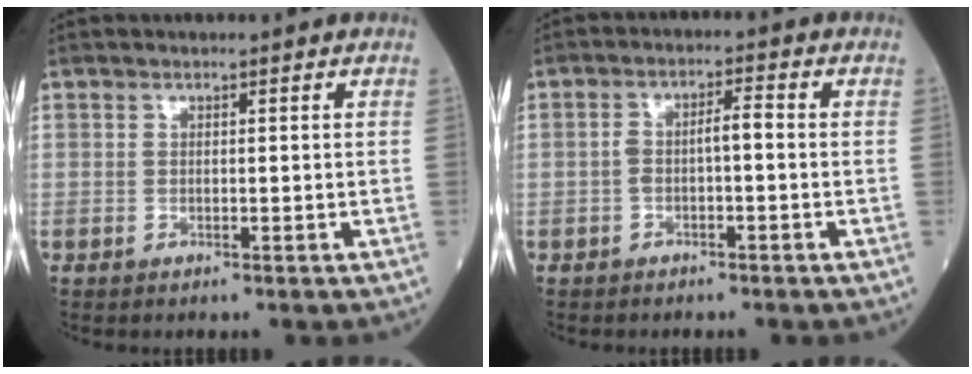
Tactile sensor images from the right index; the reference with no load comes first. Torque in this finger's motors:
{"motor_torque": [0.45, -0.08, 0.28, 0.08]}